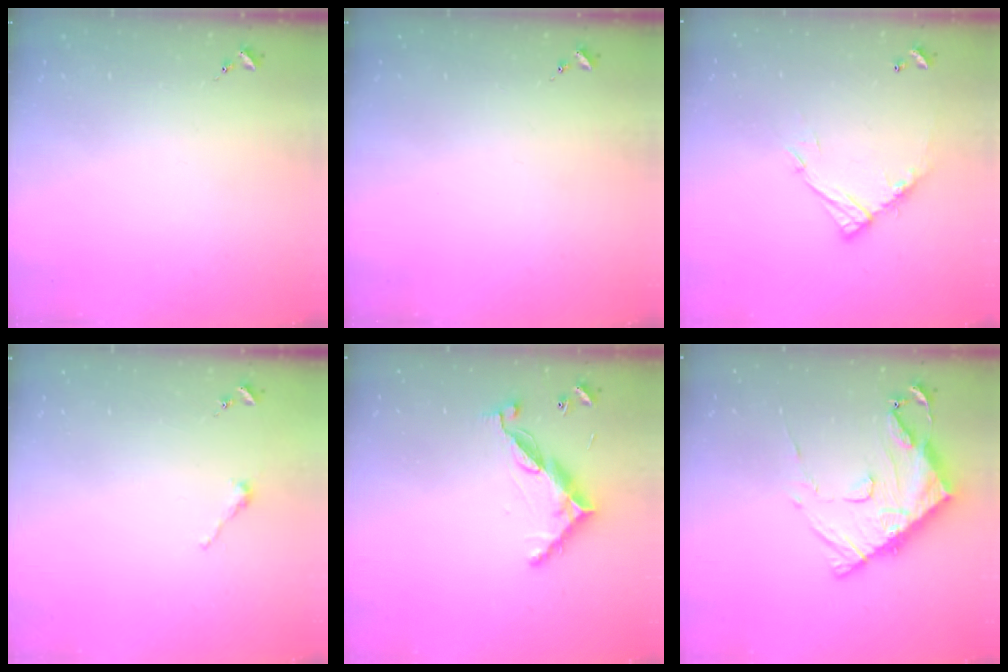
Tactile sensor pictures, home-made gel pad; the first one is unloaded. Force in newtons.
{"total": 0.0}
{"total": 12.8, "press": 12.8, "slide": 1.0}
{"total": 2.5, "press": 2.5, "slide": 0.2}
{"total": 9.9, "press": 9.9, "slide": 0.4}
{"total": 16.0, "press": 16.0, "slide": 1.2}